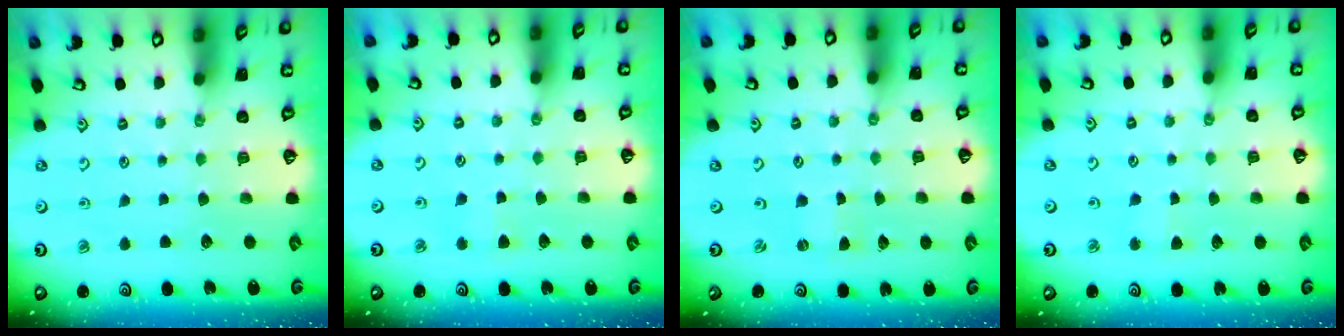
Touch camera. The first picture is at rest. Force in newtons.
{"total": 3.7, "press": 3.7, "slide": 0.4}
{"total": 0.0}
{"total": 2.2, "press": 2.2, "slide": 0.2}